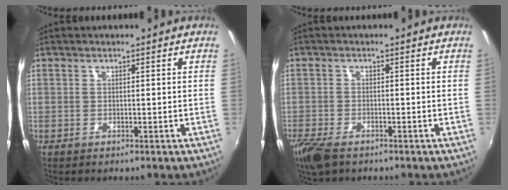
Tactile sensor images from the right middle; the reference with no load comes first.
{"total": 6.5, "force": [-4.7, 2.5, 3.8], "torque": [-0.100, -0.027, -0.093]}